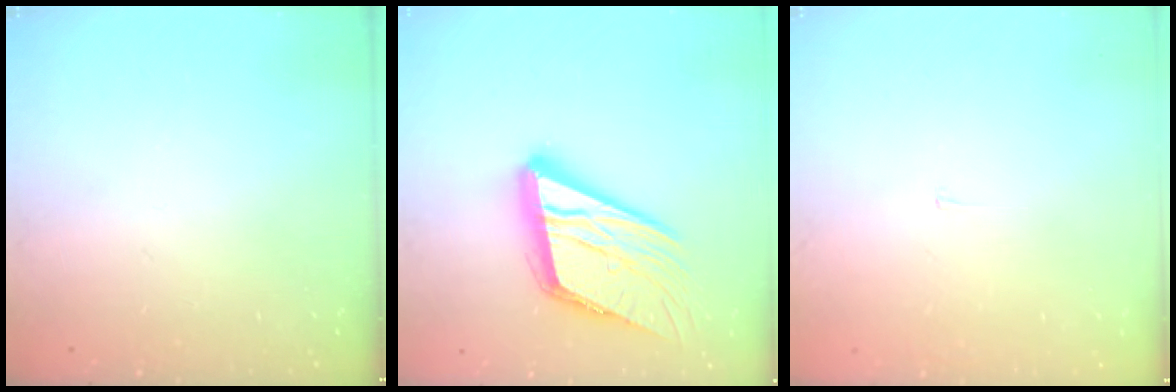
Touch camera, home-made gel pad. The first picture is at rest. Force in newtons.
{"total": 19.1, "press": 18.9, "slide": 2.6}
{"total": 1.9, "press": 1.9, "slide": 0.1}